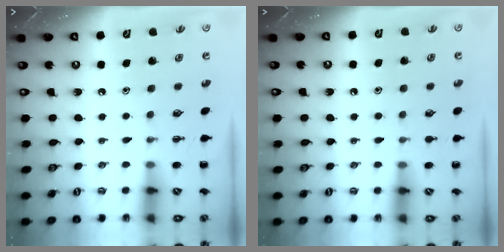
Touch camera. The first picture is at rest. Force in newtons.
{"total": 6.6, "press": 6.3, "slide": 2.0}